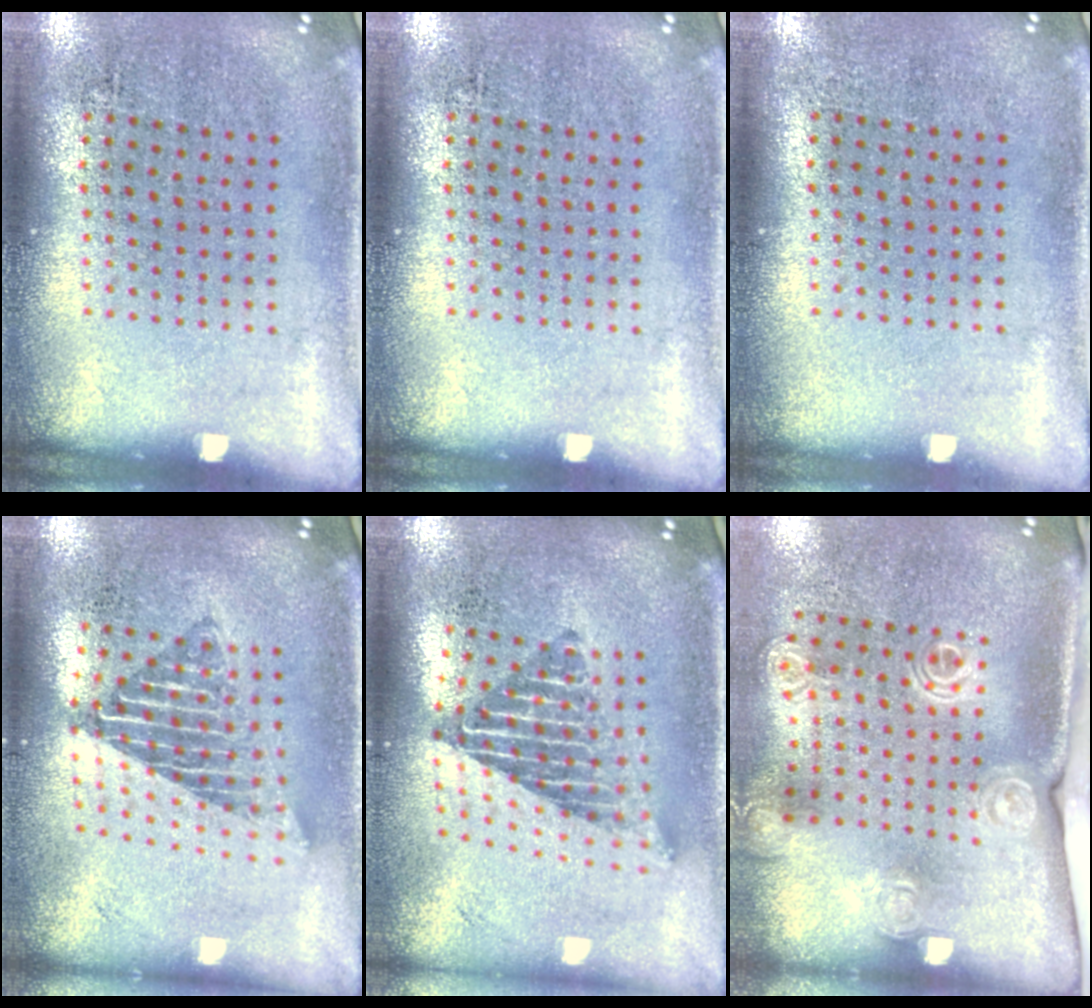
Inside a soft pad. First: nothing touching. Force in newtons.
{"total": 0.0}
{"total": 0.0}
{"total": 1.7, "press": 1.3, "slide": 1.0}
{"total": 2.1, "press": 1.6, "slide": 1.4}
{"total": 1.9, "press": 1.5, "slide": 1.3}